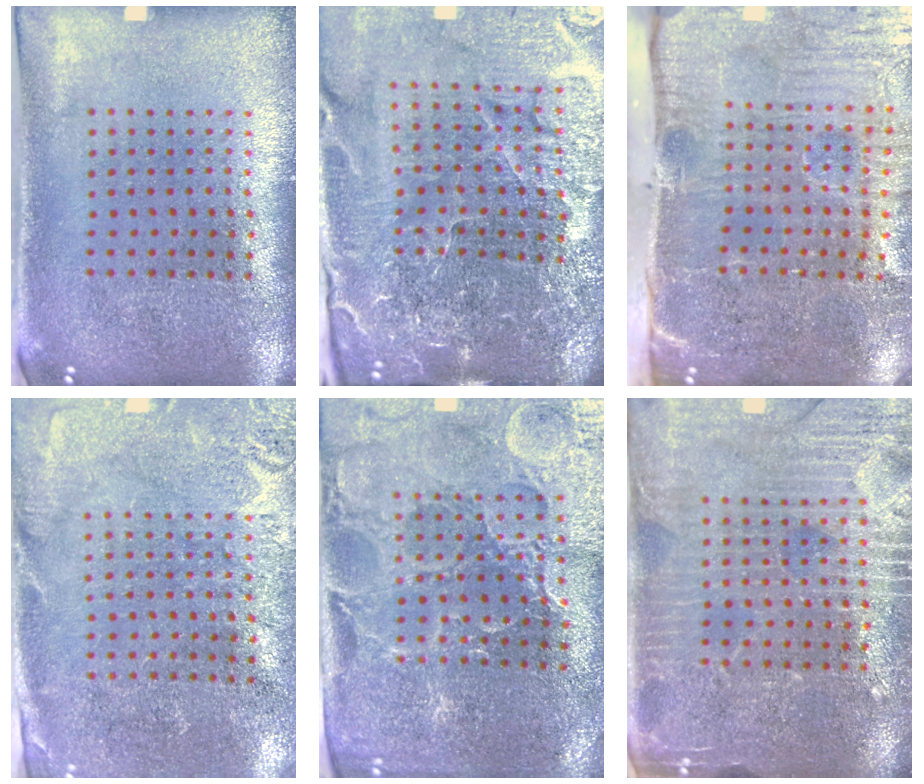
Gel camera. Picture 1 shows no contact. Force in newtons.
{"total": 5.7, "press": 5.3, "slide": 2.1}
{"total": 5.3, "press": 4.4, "slide": 2.9}
{"total": 2.7, "press": 2.6, "slide": 0.9}
{"total": 3.3, "press": 3.3, "slide": 0.5}
{"total": 5.4, "press": 5.4, "slide": 0.7}